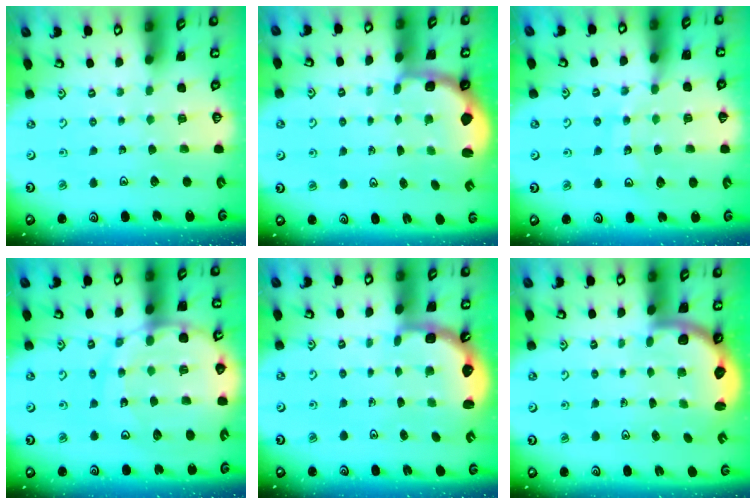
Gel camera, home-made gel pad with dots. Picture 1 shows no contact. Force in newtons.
{"total": 2.4, "press": 1.1, "slide": 2.2}
{"total": 12.2, "press": 11.8, "slide": 2.8}
{"total": 16.2, "press": 16.1, "slide": 1.9}
{"total": 2.6, "press": 2.2, "slide": 1.3}
{"total": 2.8, "press": 2.5, "slide": 1.3}